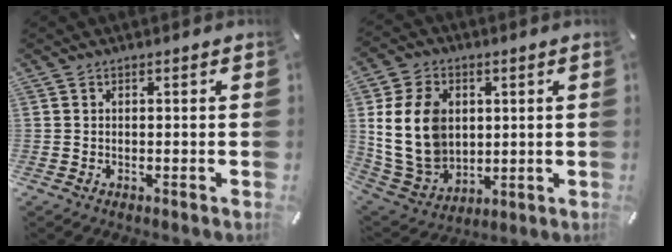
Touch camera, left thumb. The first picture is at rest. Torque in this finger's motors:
{"motor_torque": [2.20, 2.21, 2.20, -0.58, 0.27]}